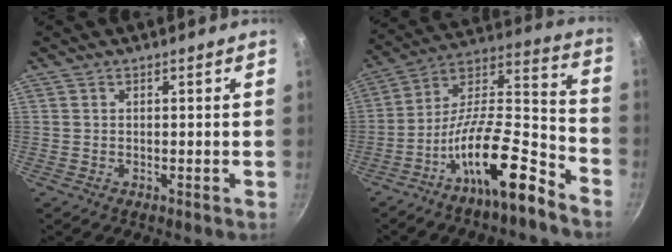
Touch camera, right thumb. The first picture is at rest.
{"total": 18.5, "force": [-11.4, 5.2, 13.6], "torque": [-0.206, 0.097, -0.204]}